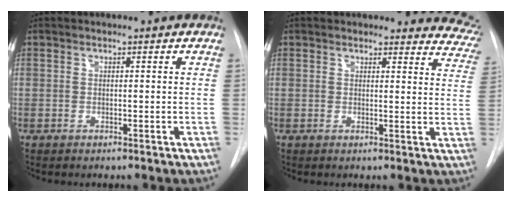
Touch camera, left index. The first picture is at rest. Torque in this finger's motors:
{"motor_torque": [0.59, -0.92, -0.10, -0.01]}